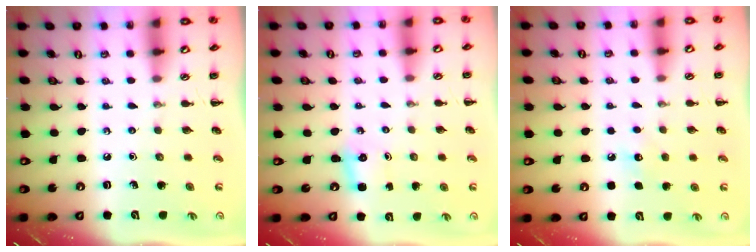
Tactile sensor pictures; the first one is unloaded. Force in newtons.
{"total": 2.5, "press": 2.4, "slide": 0.8}
{"total": 6.0, "press": 5.9, "slide": 1.1}